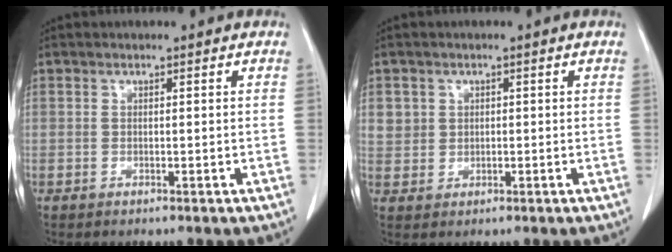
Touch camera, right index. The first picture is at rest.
{"total": 3.0, "force": [1.0, 2.8, 0.4], "torque": [0.004, 0.001, 0.019]}